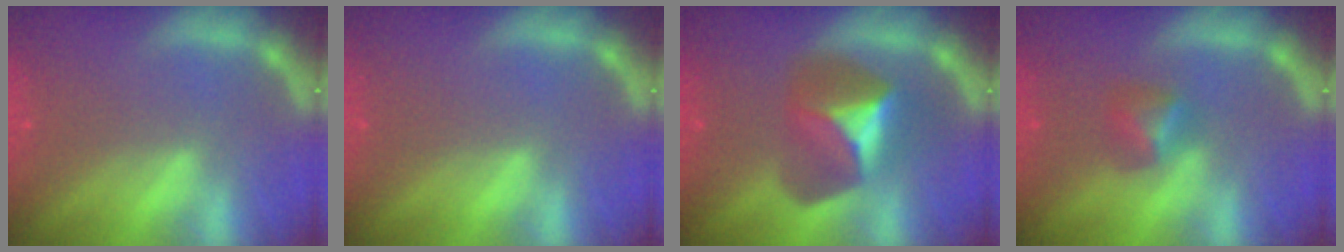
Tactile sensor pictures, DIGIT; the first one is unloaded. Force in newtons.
{"total": 0.0}
{"total": 5.9}
{"total": 2.4}